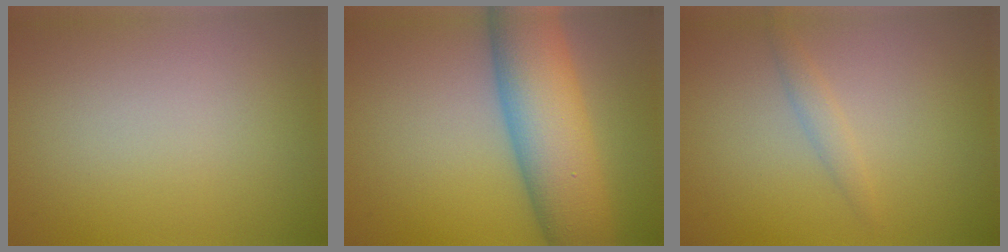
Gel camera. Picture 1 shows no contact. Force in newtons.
{"total": 10.5, "press": 10.5, "slide": 0.2}
{"total": 1.2, "press": 1.2, "slide": 0.1}